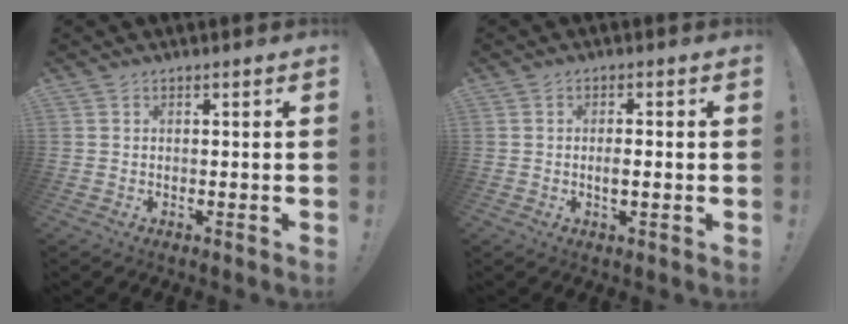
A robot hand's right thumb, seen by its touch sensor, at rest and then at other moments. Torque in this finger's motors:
{"motor_torque": [-0.20, 0.17, 0.11, 0.19, 0.05]}